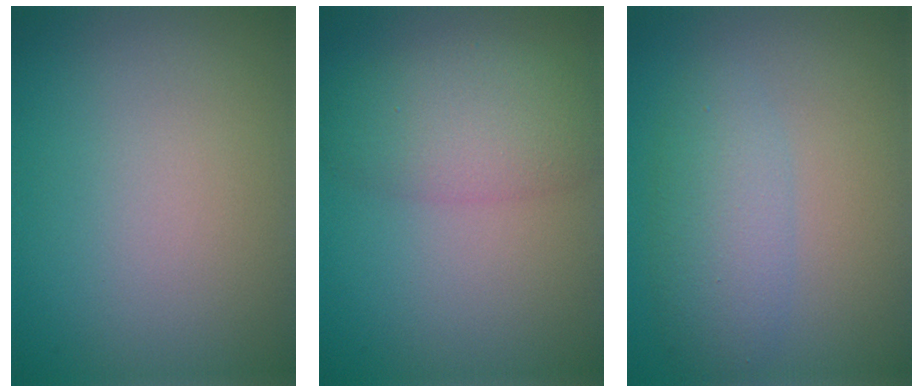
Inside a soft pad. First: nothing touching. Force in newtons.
{"total": 4.7, "press": 4.7, "slide": 0.2}
{"total": 3.5, "press": 3.5, "slide": 0.2}